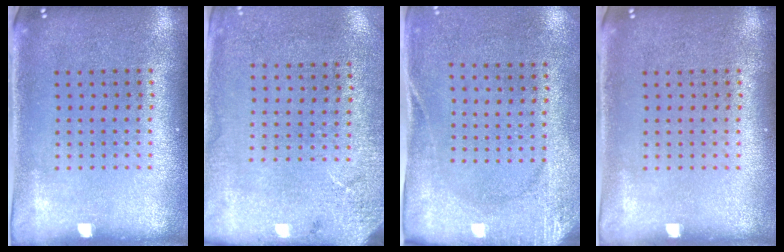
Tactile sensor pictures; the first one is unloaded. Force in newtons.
{"total": 2.6, "press": 2.1, "slide": 1.5}
{"total": 2.7, "press": 2.1, "slide": 1.7}
{"total": 0.0}